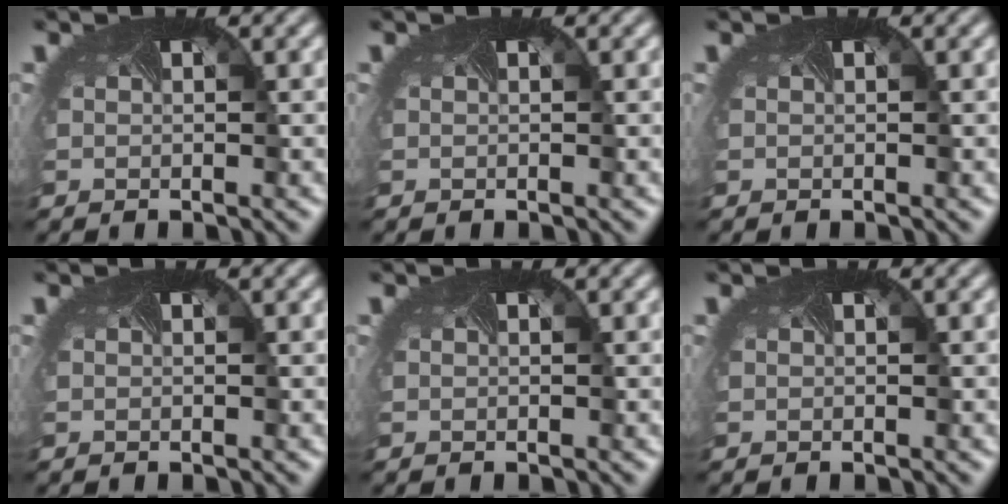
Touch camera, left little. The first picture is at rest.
{"total": 0.0}
{"total": 0.0}
{"total": 0.0}
{"total": 0.0}
{"total": 0.0}